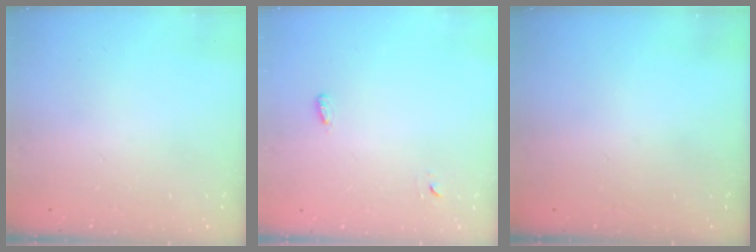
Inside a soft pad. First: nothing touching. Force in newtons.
{"total": 2.8, "press": 2.7, "slide": 0.6}
{"total": 0.0}